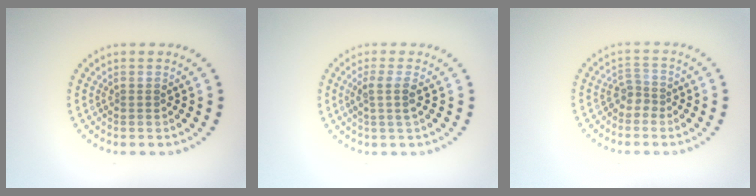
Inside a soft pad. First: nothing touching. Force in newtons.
{"total": 1.9, "press": 1.6, "slide": 1.0}
{"total": 1.7, "press": 1.1, "slide": 1.2}